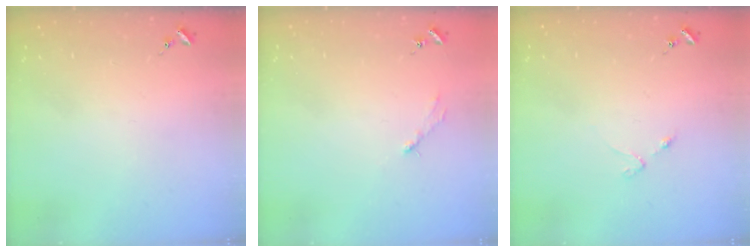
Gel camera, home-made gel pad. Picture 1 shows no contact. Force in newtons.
{"total": 2.6, "press": 2.6, "slide": 0.3}
{"total": 2.5, "press": 2.4, "slide": 0.4}